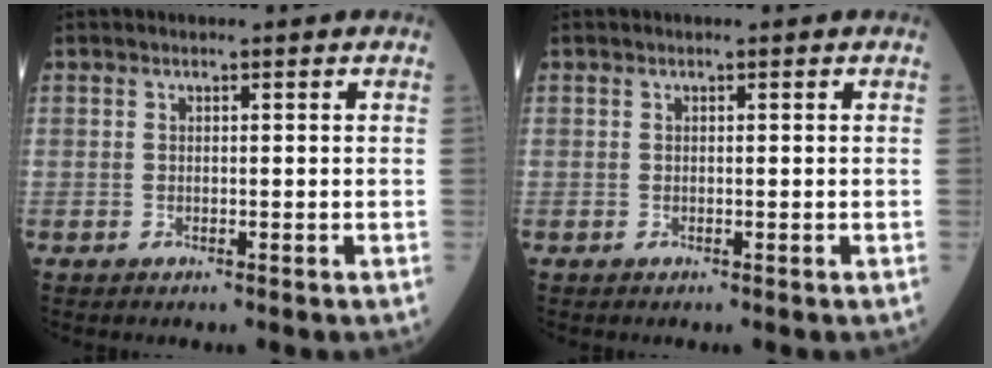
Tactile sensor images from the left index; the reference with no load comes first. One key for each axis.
{"total": 0.0}